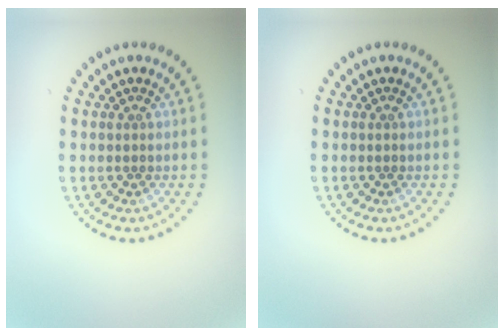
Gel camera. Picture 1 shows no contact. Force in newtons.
{"total": 0.0}